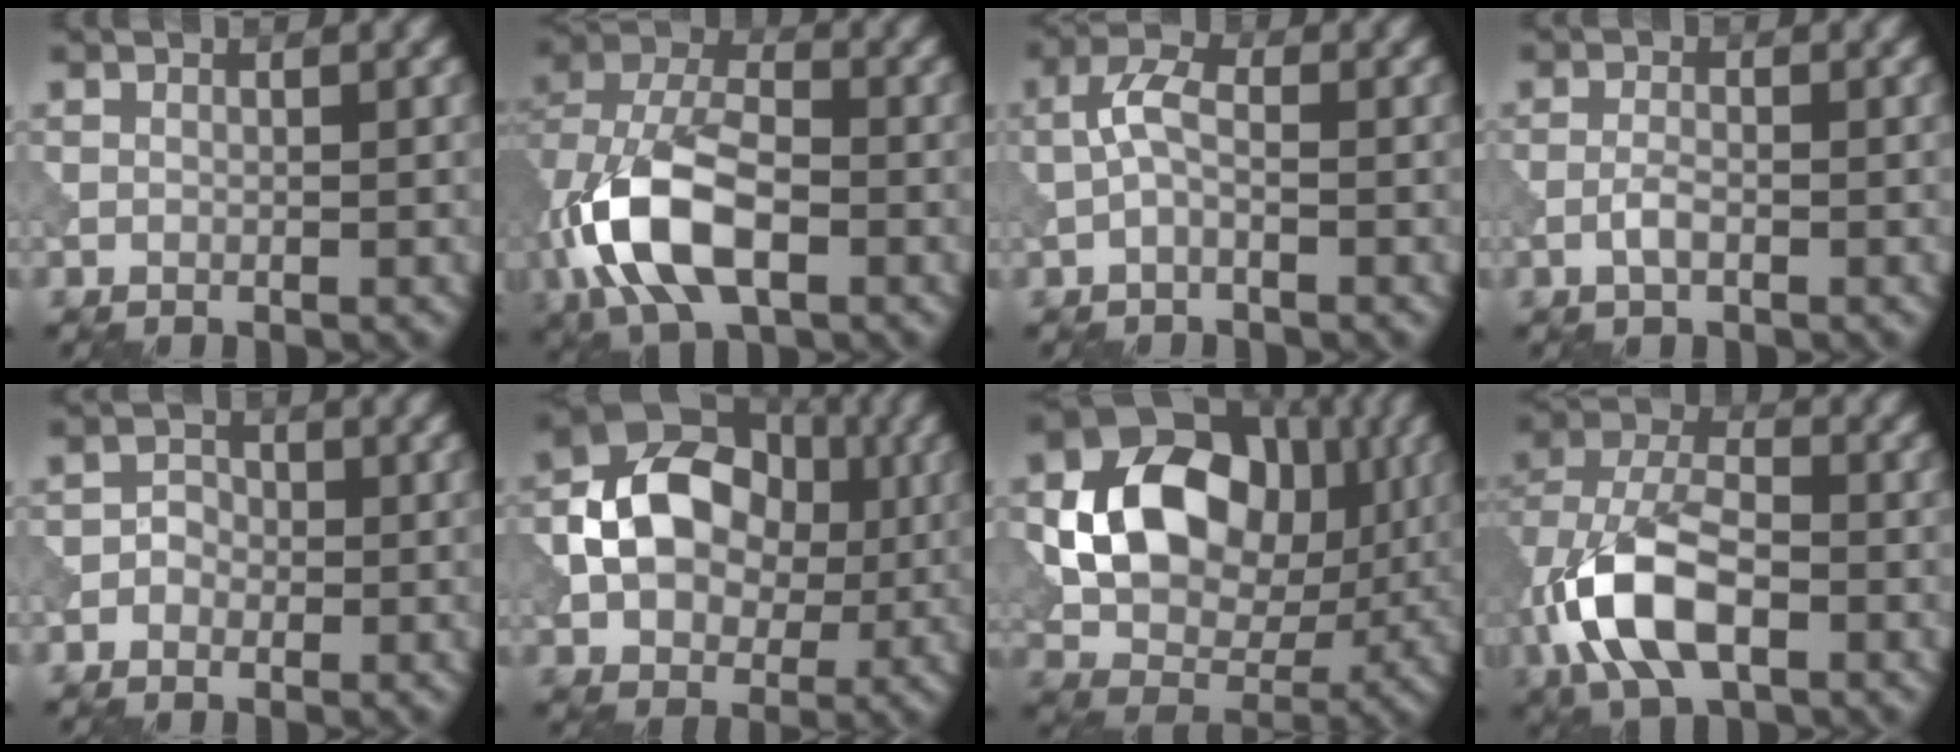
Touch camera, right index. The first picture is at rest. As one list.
[{"total": 10.2, "force": [-3.2, 5.7, 7.9], "torque": [-0.169, 0.002, -0.072]}, {"total": 2.7, "force": [-0.5, 1.2, 2.4], "torque": [-0.050, 0.010, -0.018]}, {"total": 1.6, "force": [-0.7, 0.5, 1.3], "torque": [-0.029, 0.002, -0.018]}, {"total": 1.4, "force": [-0.5, 1.2, 0.6], "torque": [-0.006, 0.003, -0.013]}, {"total": 10.3, "force": [0.1, 7.6, 6.9], "torque": [-0.116, 0.006, -0.005]}, {"total": 12.1, "force": [1.4, 9.2, 7.7], "torque": [-0.127, -0.011, 0.027]}, {"total": 9.2, "force": [-3.1, 4.9, 7.1], "torque": [-0.157, 0.003, -0.072]}]